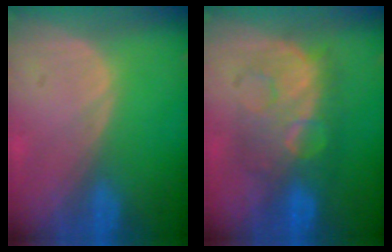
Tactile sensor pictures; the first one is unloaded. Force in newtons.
{"total": 8.2, "press": 8.2, "slide": 0.0}